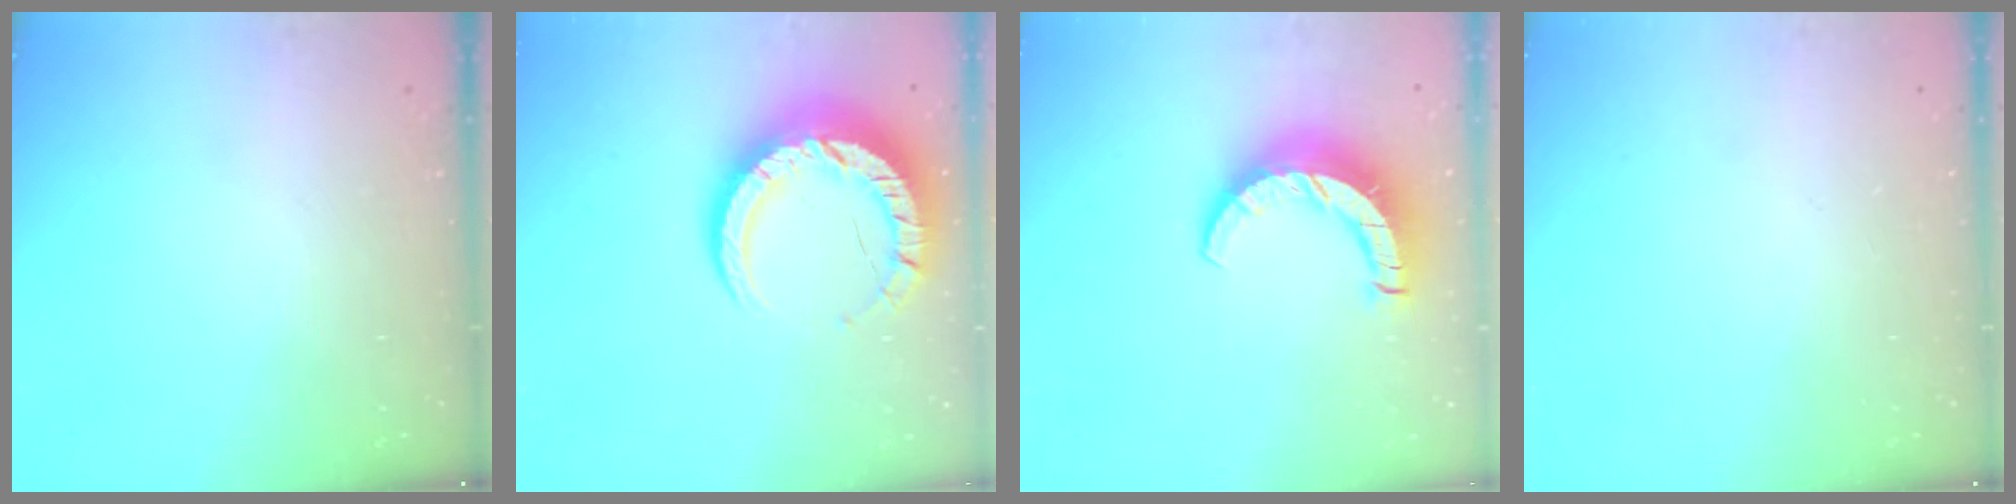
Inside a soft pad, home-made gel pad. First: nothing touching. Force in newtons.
{"total": 12.7, "press": 12.7, "slide": 0.8}
{"total": 10.4, "press": 10.4, "slide": 1.1}
{"total": 0.0}